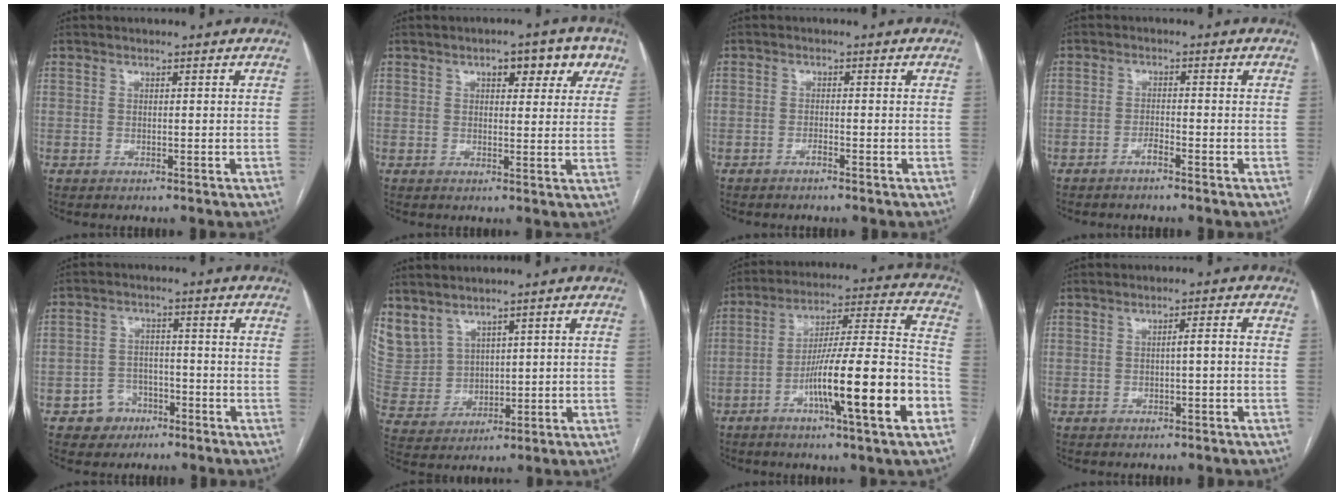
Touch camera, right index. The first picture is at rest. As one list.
[{"total": 6.8, "force": [3.4, 3.1, 5.0], "torque": [-0.047, 0.017, 0.039]}, {"total": 1.1, "force": [-0.9, -0.1, 0.6], "torque": [-0.013, 0.001, -0.015]}, {"total": 1.8, "force": [-1.4, 0.0, 1.1], "torque": [-0.023, 0.002, -0.027]}, {"total": 5.0, "force": [-2.9, 4.1, 0.7], "torque": [-0.003, 0.014, -0.041]}, {"total": 11.3, "force": [6.9, 8.4, 3.3], "torque": [-0.111, 0.029, 0.174]}, {"total": 18.4, "force": [-7.2, 0.3, 17.0], "torque": [-0.263, 0.001, -0.113]}, {"total": 1.8, "force": [-0.4, 0.1, 1.8], "torque": [-0.026, 0.004, -0.007]}]